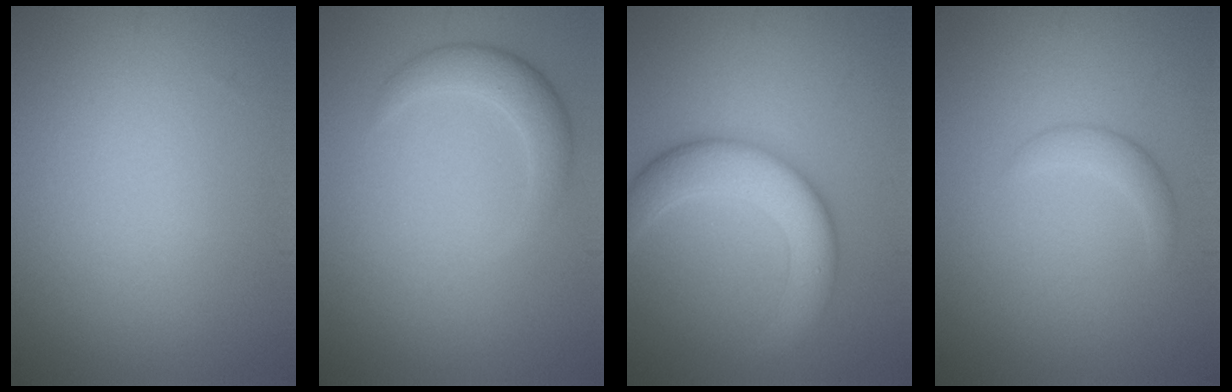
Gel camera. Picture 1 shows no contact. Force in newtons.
{"total": 2.8, "press": 2.8, "slide": 0.0}
{"total": 6.3, "press": 6.3, "slide": 0.2}
{"total": 1.5, "press": 1.5, "slide": 0.1}